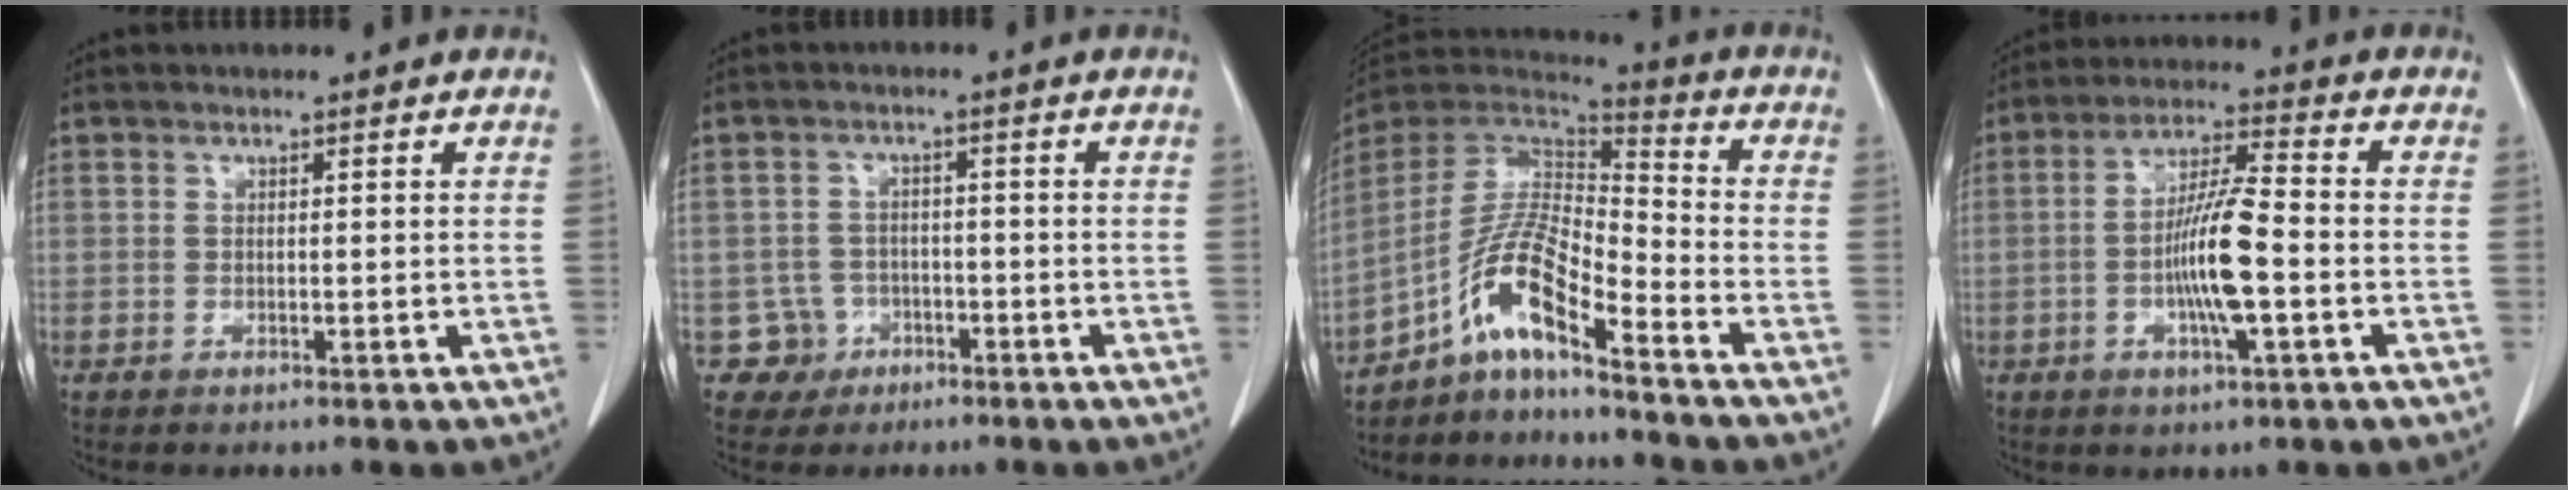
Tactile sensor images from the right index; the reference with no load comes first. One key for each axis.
{"total": 4.0, "fx": -1.7, "fy": 3.6, "fz": -0.6, "tx": 0.018, "ty": 0.016, "tz": -0.027}
{"total": 10.8, "fx": -7.1, "fy": 1.1, "fz": 8.1, "tx": -0.165, "ty": 0.018, "tz": -0.135}
{"total": 10.1, "fx": -2.1, "fy": 1.0, "fz": 9.9, "tx": -0.188, "ty": -0.001, "tz": -0.044}